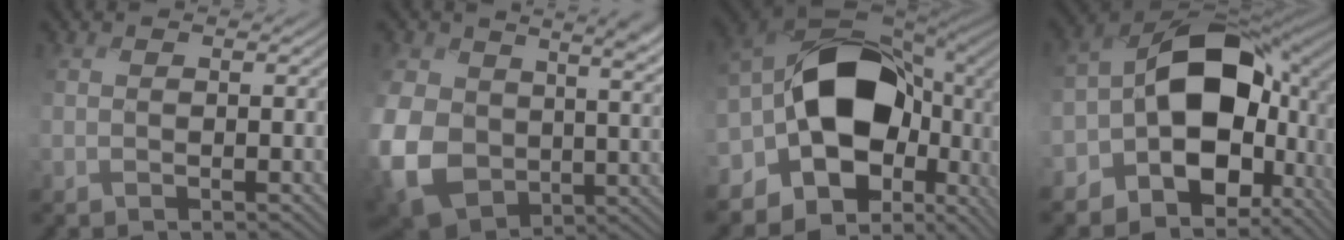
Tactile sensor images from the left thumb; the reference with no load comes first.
{"total": 15.6, "force": [2.3, 11.3, 10.4], "torque": [-0.264, -0.035, 0.062]}
{"total": 19.8, "force": [-0.8, 13.0, 15.0], "torque": [-0.270, -0.050, 0.014]}
{"total": 17.2, "force": [-3.3, 11.7, 12.1], "torque": [-0.204, -0.036, -0.053]}